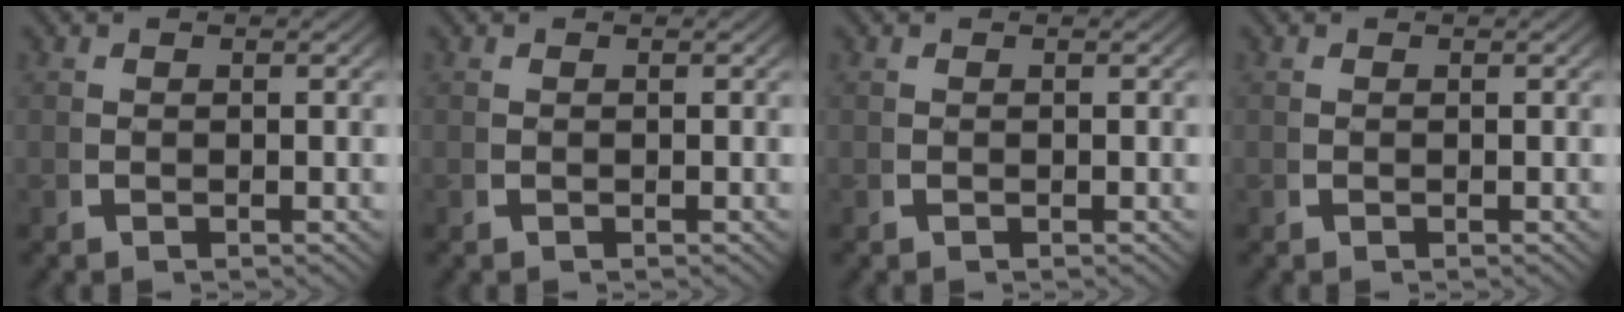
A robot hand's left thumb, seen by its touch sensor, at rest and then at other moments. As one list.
[{"total": 0.0}, {"total": 0.0}, {"total": 0.0}]